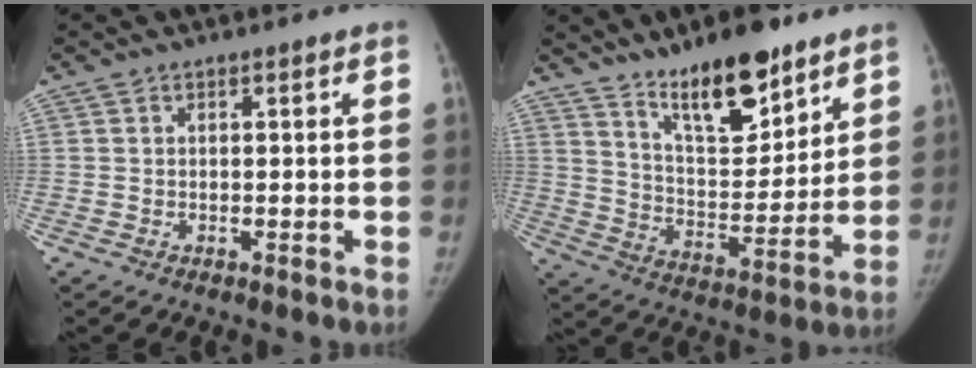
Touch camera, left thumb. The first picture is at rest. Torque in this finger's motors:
{"motor_torque": [0.40, 0.08, 0.78, -1.58, 0.03]}